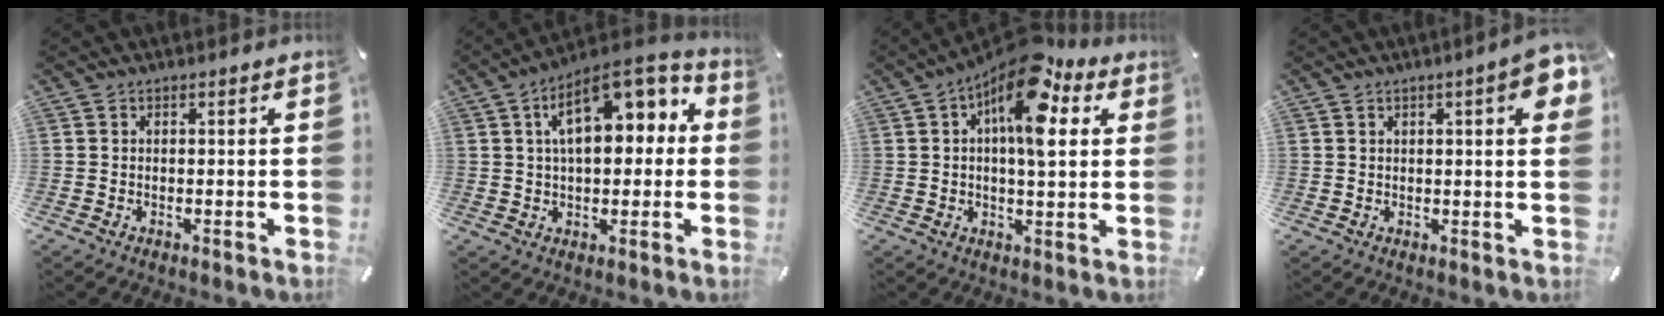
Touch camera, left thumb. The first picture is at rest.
{"total": 14.8, "force": [5.0, 8.1, 11.4], "torque": [-0.165, -0.012, 0.083]}
{"total": 14.1, "force": [6.0, 5.5, 11.5], "torque": [-0.182, -0.034, 0.096]}
{"total": 6.5, "force": [2.3, 1.5, 5.8], "torque": [-0.086, 0.001, 0.036]}